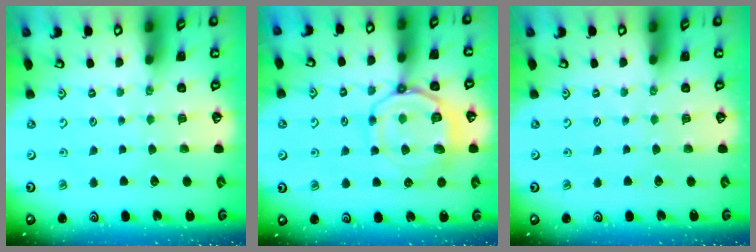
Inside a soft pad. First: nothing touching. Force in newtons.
{"total": 12.7, "press": 12.6, "slide": 1.4}
{"total": 0.0}